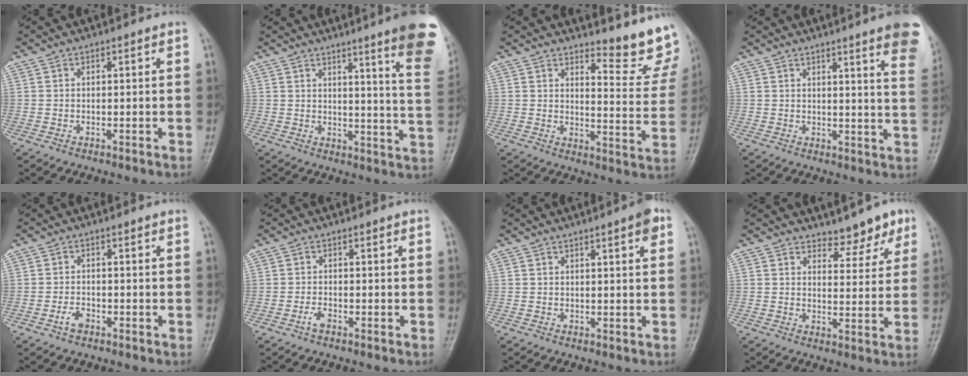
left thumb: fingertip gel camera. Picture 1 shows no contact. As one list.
[{"total": 16.3, "force": [10.1, 1.2, 12.7], "torque": [-0.132, -0.061, 0.110]}, {"total": 11.2, "force": [10.2, 1.9, 4.2], "torque": [-0.027, -0.121, 0.115]}, {"total": 12.5, "force": [8.2, 1.3, 9.4], "torque": [-0.093, -0.034, 0.078]}, {"total": 2.2, "force": [-1.3, 1.3, 1.3], "torque": [-0.025, 0.009, -0.026]}, {"total": 1.5, "force": [-1.0, 0.6, 1.0], "torque": [-0.022, 0.004, -0.021]}, {"total": 3.0, "force": [1.6, 0.4, 2.6], "torque": [-0.031, -0.003, 0.018]}, {"total": 5.5, "force": [4.5, 2.6, 1.8], "torque": [0.008, -0.034, 0.060]}]